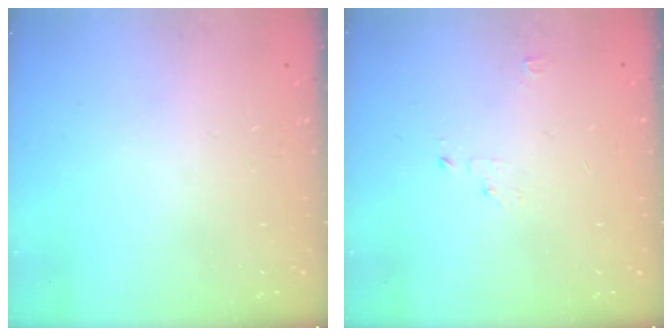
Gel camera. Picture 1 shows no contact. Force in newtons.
{"total": 2.1, "press": 2.1, "slide": 0.2}